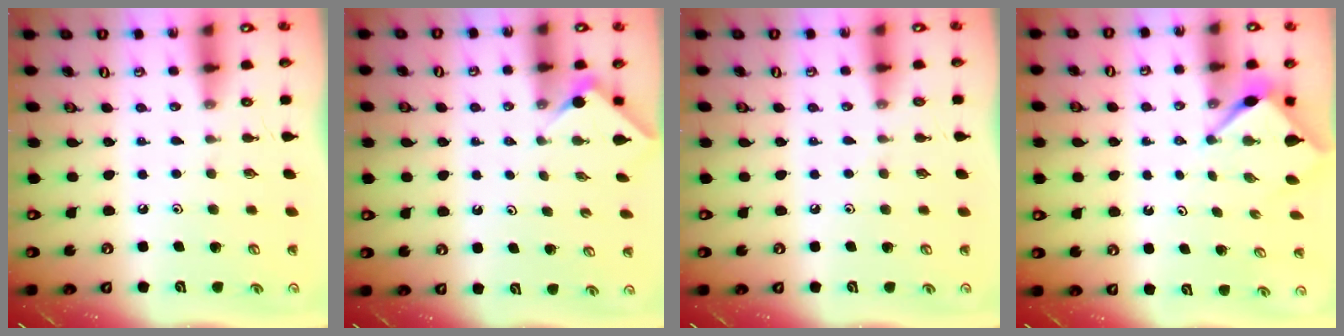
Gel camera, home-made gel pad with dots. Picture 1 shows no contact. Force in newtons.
{"total": 2.7, "press": 2.7, "slide": 0.4}
{"total": 2.6, "press": 2.6, "slide": 0.4}
{"total": 3.1, "press": 3.1, "slide": 0.3}